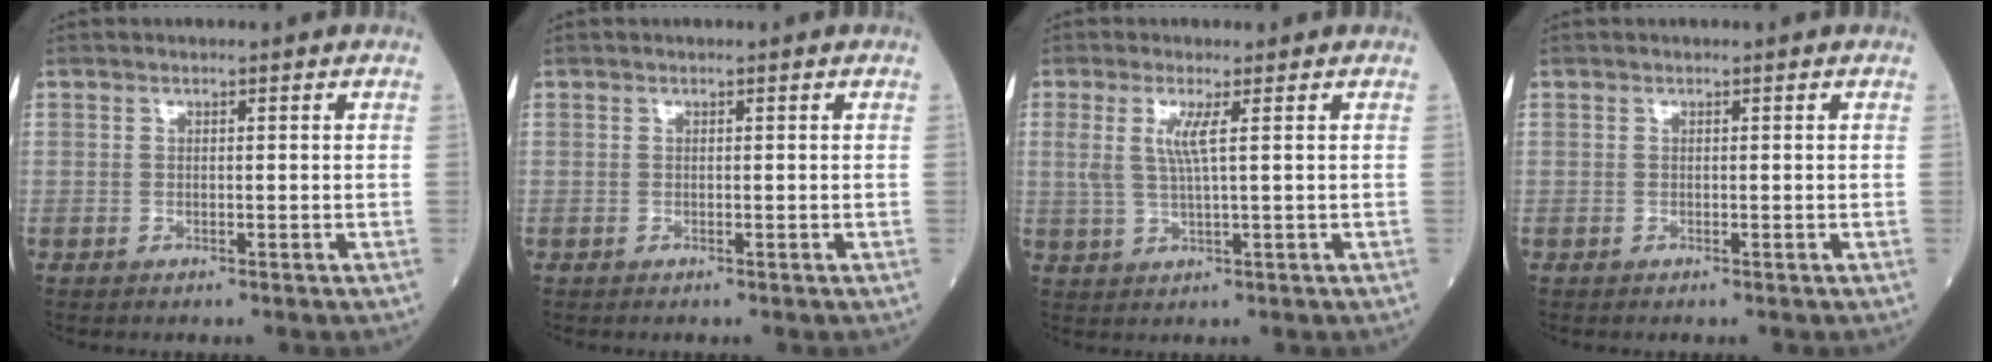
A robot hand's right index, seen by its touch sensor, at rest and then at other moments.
{"total": 0.0}
{"total": 3.7, "force": [1.0, -0.1, 3.6], "torque": [-0.079, 0.002, 0.022]}
{"total": 0.0}